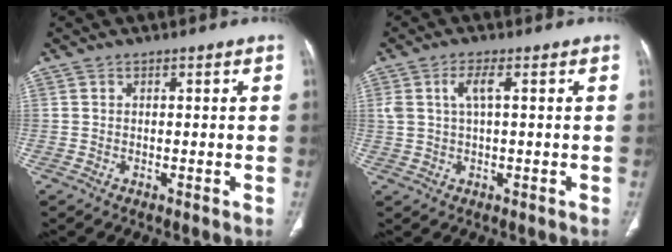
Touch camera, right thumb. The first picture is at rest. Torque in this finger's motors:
{"motor_torque": [0.08, -0.02, 0.45, 0.41, 0.09]}